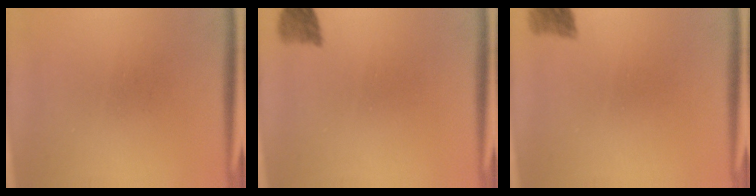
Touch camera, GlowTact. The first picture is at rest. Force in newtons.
{"total": 2.5}
{"total": 2.8}